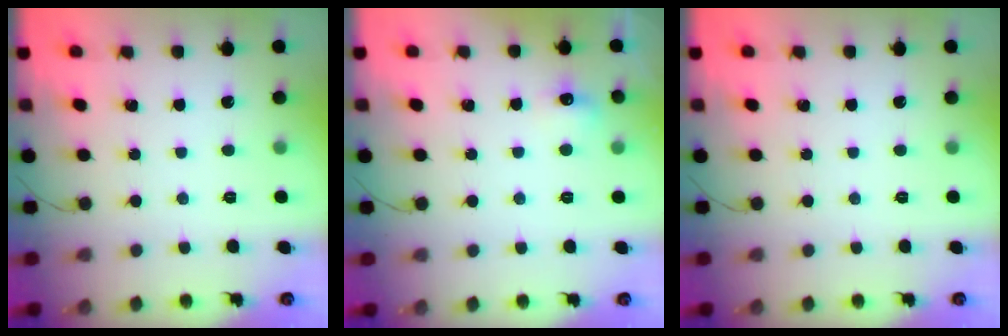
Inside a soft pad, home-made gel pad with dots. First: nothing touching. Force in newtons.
{"total": 6.3, "press": 6.0, "slide": 1.9}
{"total": 0.0}